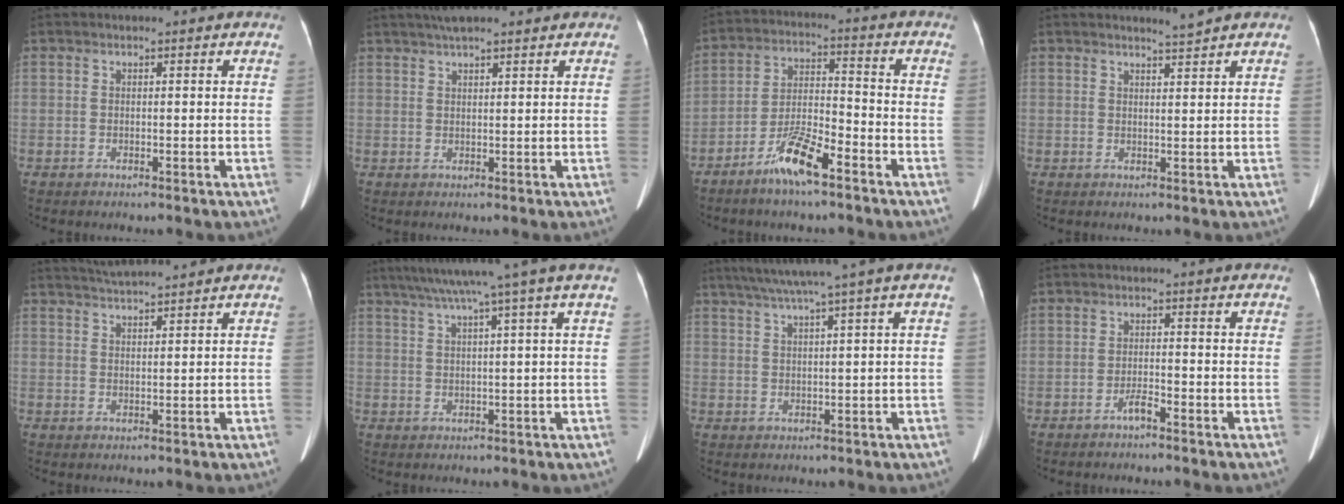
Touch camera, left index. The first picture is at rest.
{"total": 5.2, "force": [4.1, 0.8, 3.0], "torque": [-0.048, 0.024, 0.068]}
{"total": 8.3, "force": [-5.8, 1.1, 5.8], "torque": [-0.123, -0.010, -0.112]}
{"total": 1.5, "force": [1.3, -0.7, 0.1], "torque": [-0.013, -0.014, 0.025]}
{"total": 4.7, "force": [4.4, -0.9, 1.3], "torque": [-0.031, 0.013, 0.075]}
{"total": 9.3, "force": [6.9, -2.7, 5.7], "torque": [-0.087, 0.013, 0.094]}
{"total": 7.4, "force": [5.3, -1.9, 4.8], "torque": [-0.074, 0.023, 0.083]}
{"total": 1.9, "force": [-1.7, 0.0, 1.0], "torque": [-0.024, -0.004, -0.030]}